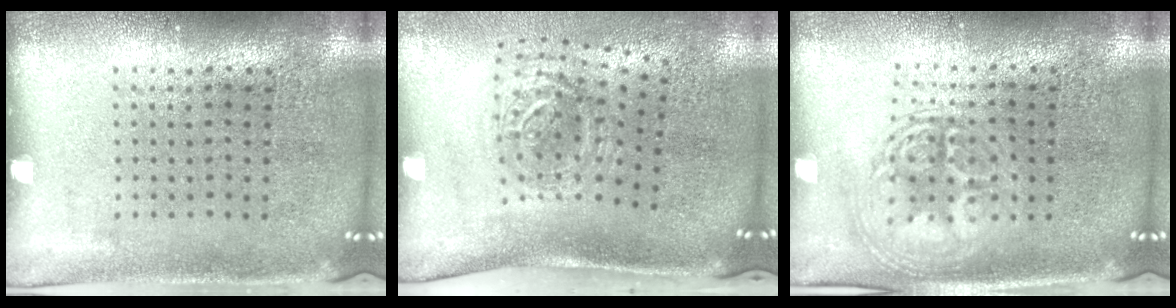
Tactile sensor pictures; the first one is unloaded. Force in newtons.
{"total": 1.3, "press": 1.1, "slide": 0.7}
{"total": 2.5, "press": 2.5, "slide": 0.4}